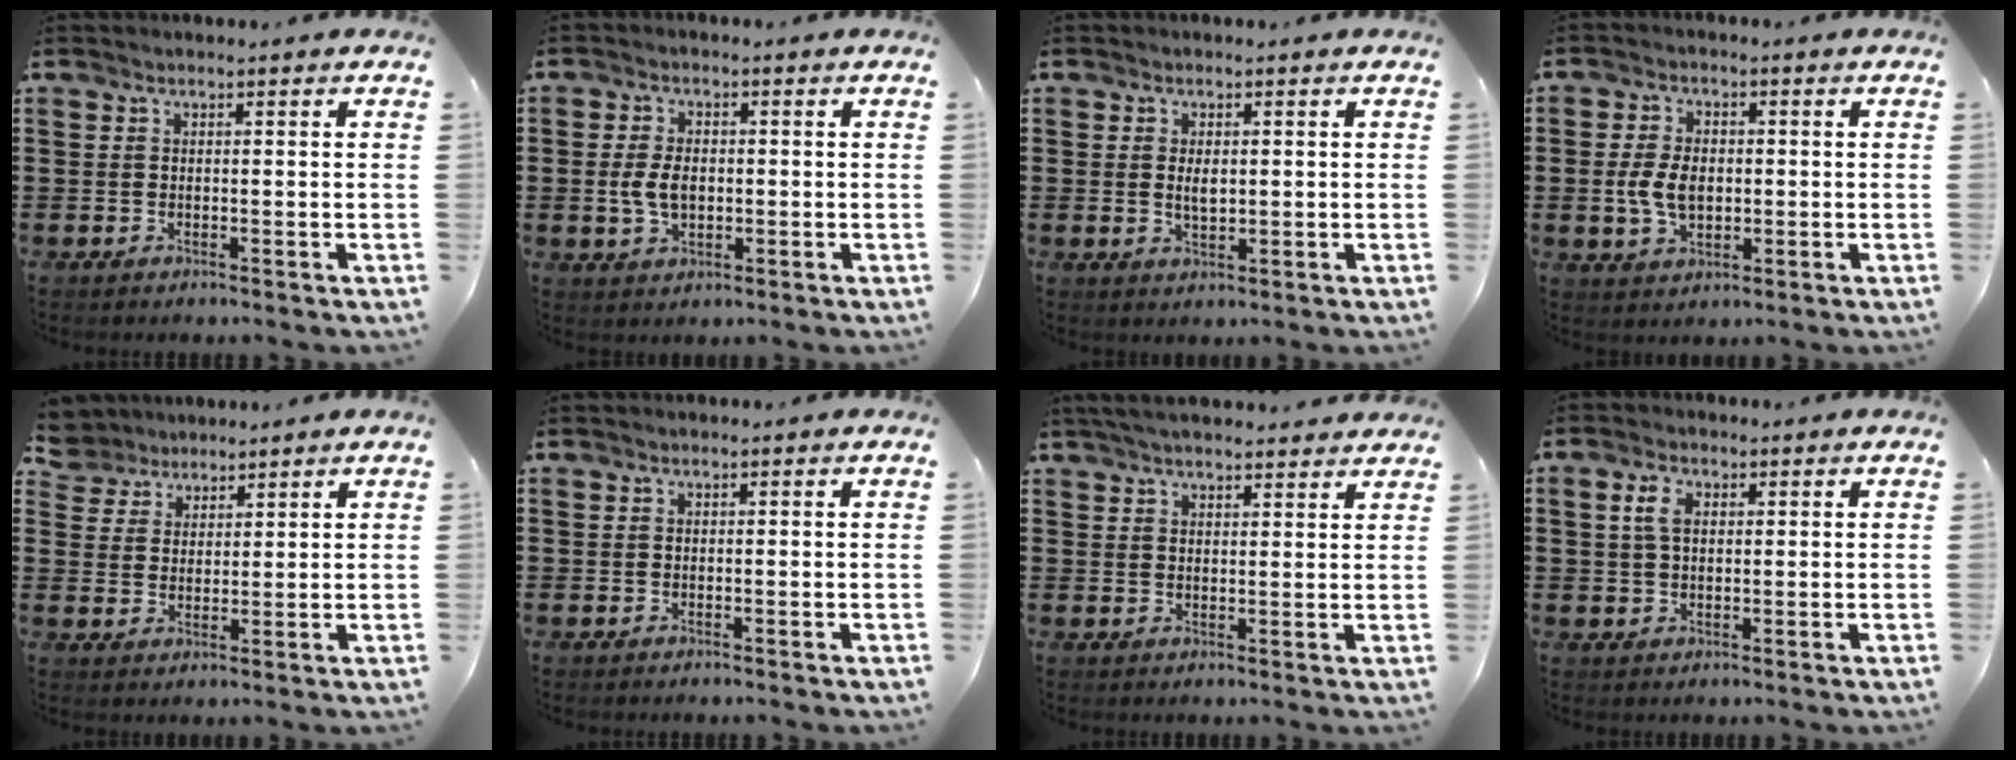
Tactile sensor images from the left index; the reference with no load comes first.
{"total": 4.7, "force": [-0.3, 2.9, 3.7], "torque": [-0.087, 0.003, -0.009]}
{"total": 2.3, "force": [0.2, 1.1, 2.1], "torque": [-0.042, 0.003, 0.002]}
{"total": 5.9, "force": [-0.4, 3.7, 4.6], "torque": [-0.101, -0.002, -0.015]}
{"total": 4.4, "force": [3.8, 2.2, 0.0], "torque": [-0.022, -0.005, 0.071]}
{"total": 0.0}
{"total": 3.6, "force": [3.4, 0.1, 1.2], "torque": [-0.033, -0.005, 0.064]}
{"total": 3.6, "force": [1.1, 2.1, 2.6], "torque": [-0.059, 0.011, 0.019]}